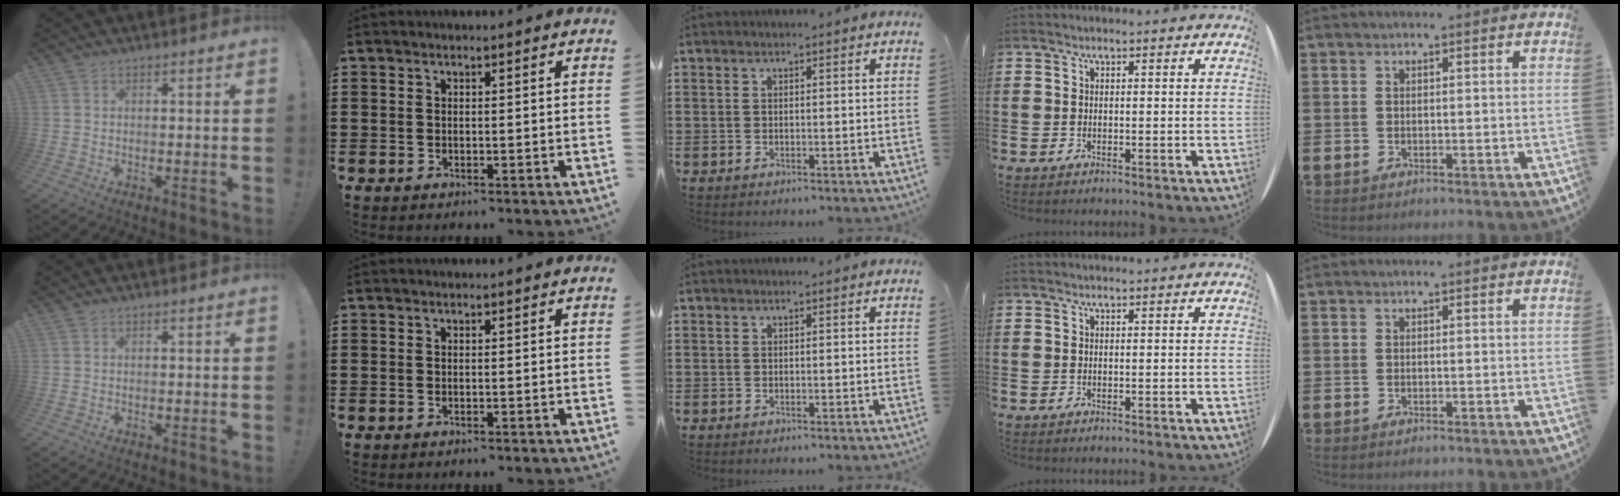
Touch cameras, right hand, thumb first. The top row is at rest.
{}